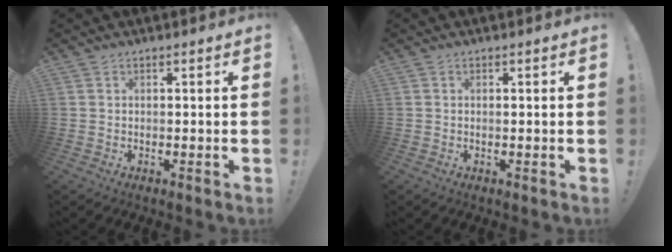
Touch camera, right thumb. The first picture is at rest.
{"total": 0.0}